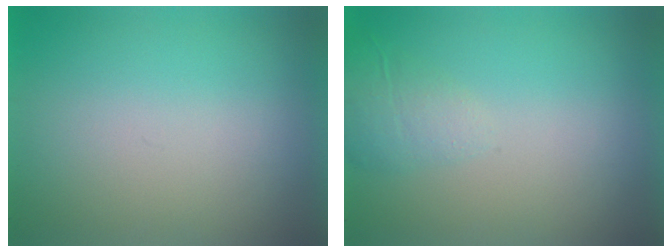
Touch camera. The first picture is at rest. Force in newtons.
{"total": 2.1}